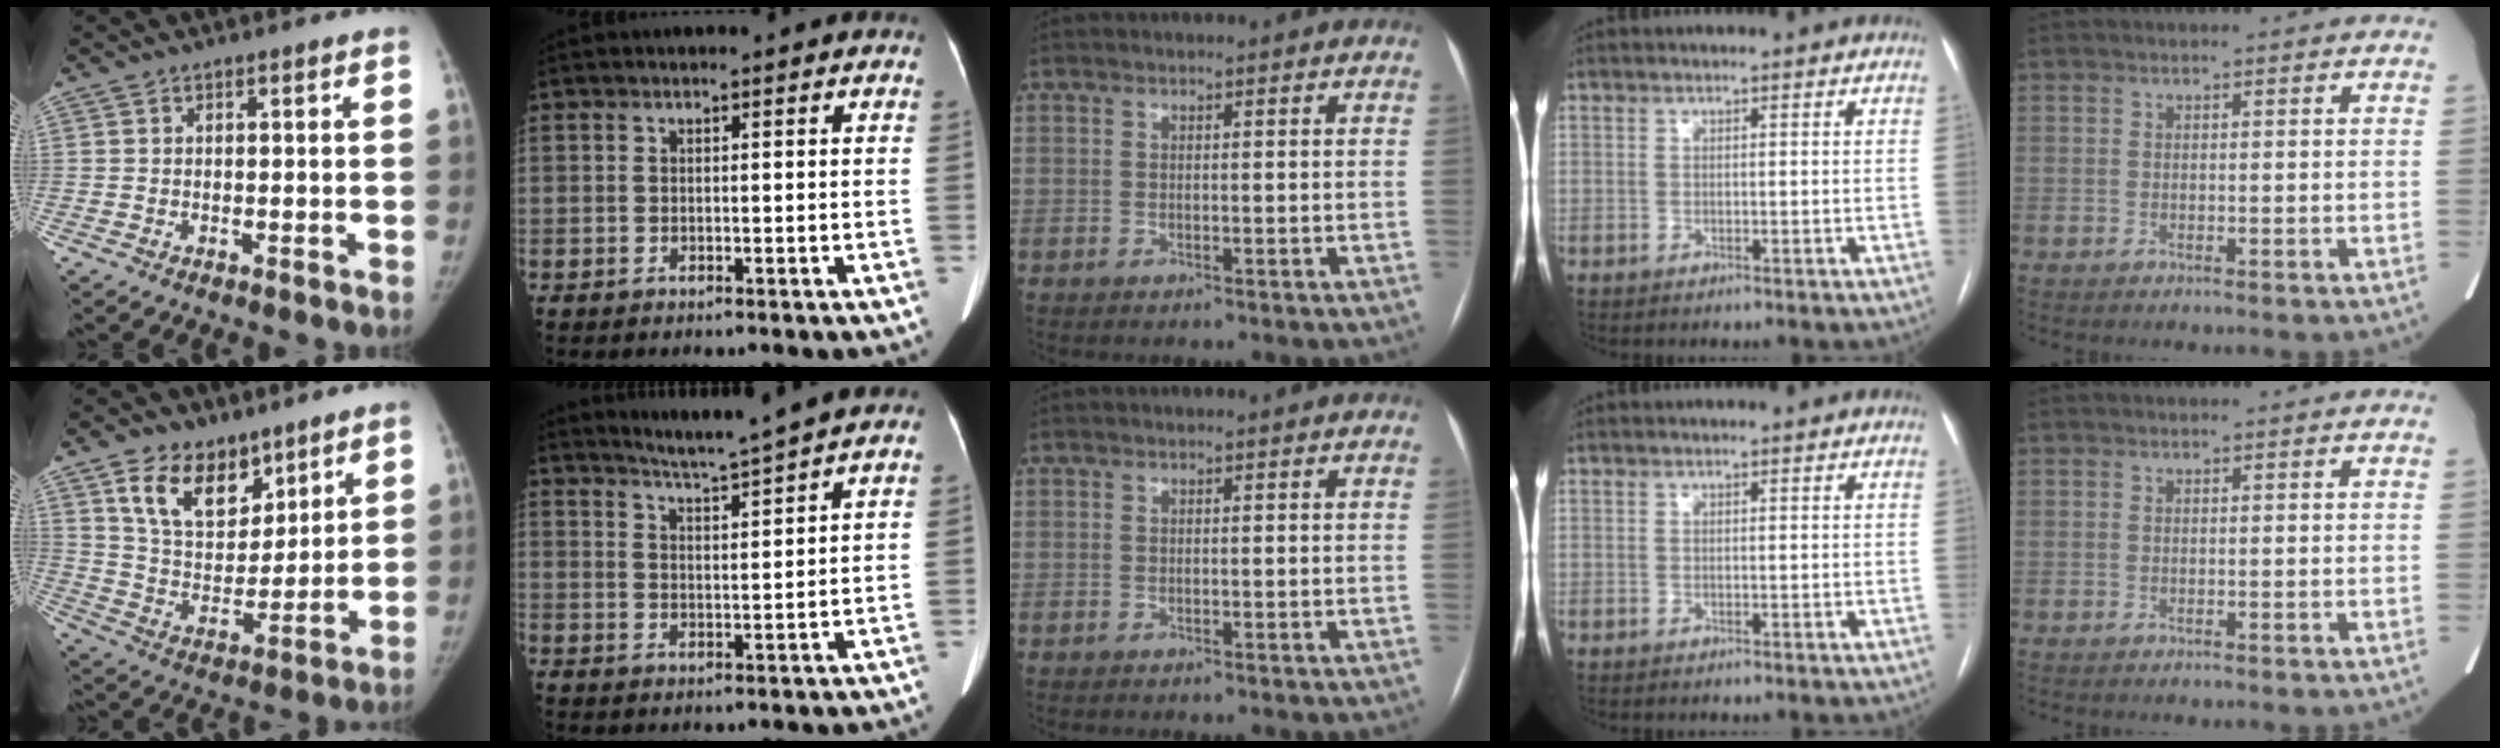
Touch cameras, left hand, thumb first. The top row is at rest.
{"thumb": {"total": 13.9, "force": [8.6, 8.5, 7.0], "torque": [-0.080, -0.055, 0.160]}, "index": {"total": 5.7, "force": [5.2, -1.8, 1.6], "torque": [-0.036, -0.011, 0.095]}}